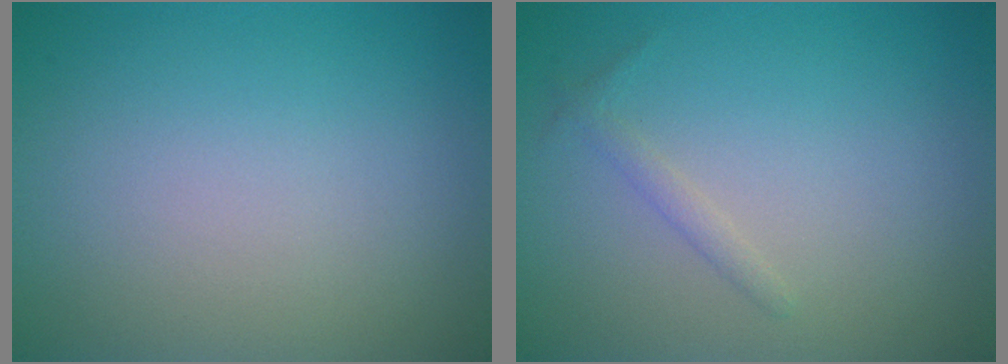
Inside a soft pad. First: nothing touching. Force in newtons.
{"total": 0.9, "press": 0.9, "slide": 0.1}